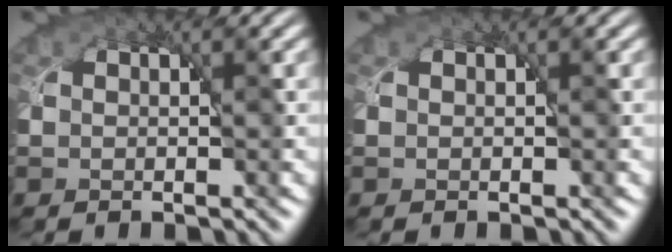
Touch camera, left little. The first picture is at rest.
{"total": 0.0}